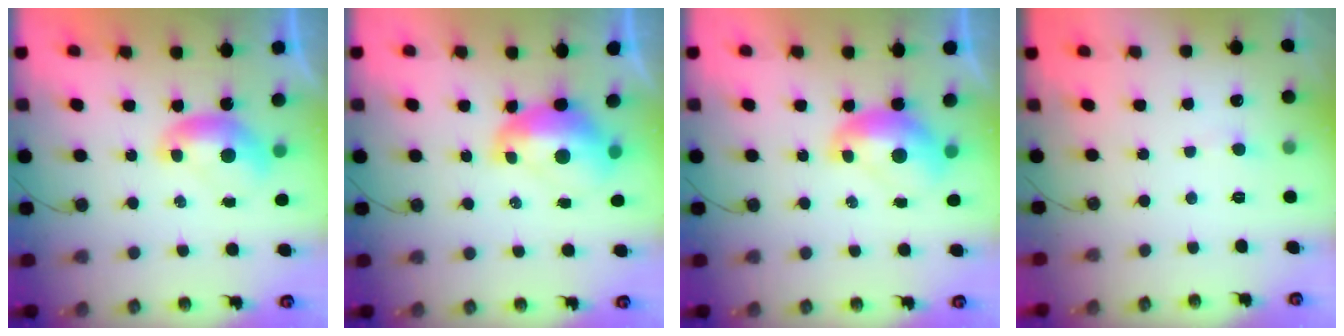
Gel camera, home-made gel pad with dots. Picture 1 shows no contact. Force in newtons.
{"total": 2.5, "press": 2.4, "slide": 0.8}
{"total": 2.1, "press": 2.1, "slide": 0.3}
{"total": 1.1, "press": 0.9, "slide": 0.5}